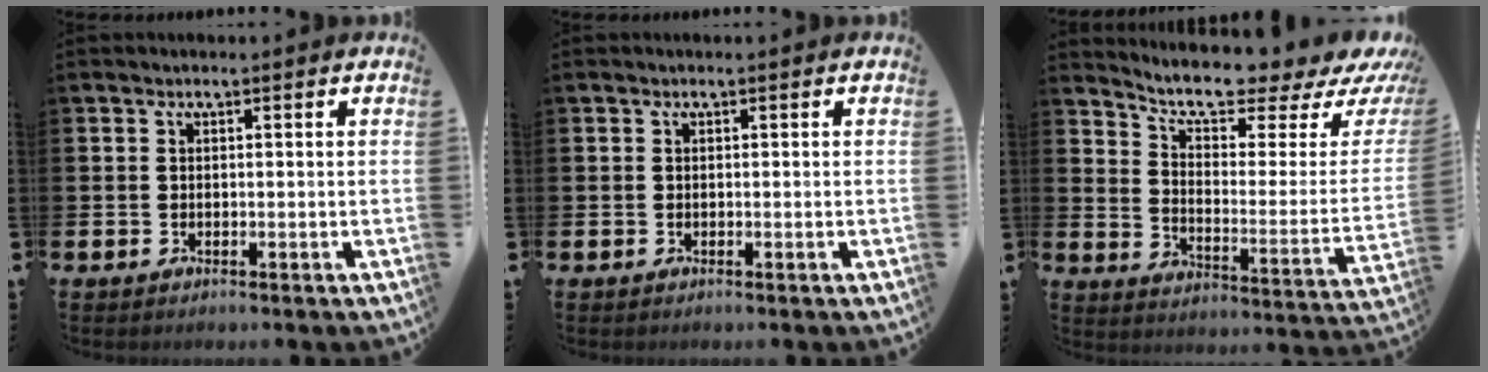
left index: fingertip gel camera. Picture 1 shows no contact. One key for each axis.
{"total": 0.0}
{"total": 8.1, "fx": 7.4, "fy": 0.7, "fz": 3.2, "tx": -0.074, "ty": -0.070, "tz": 0.116}